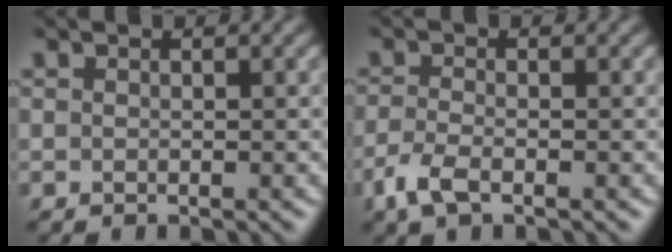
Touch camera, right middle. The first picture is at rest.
{"total": 2.7, "force": [-1.6, 1.0, 1.9], "torque": [-0.050, -0.005, -0.040]}